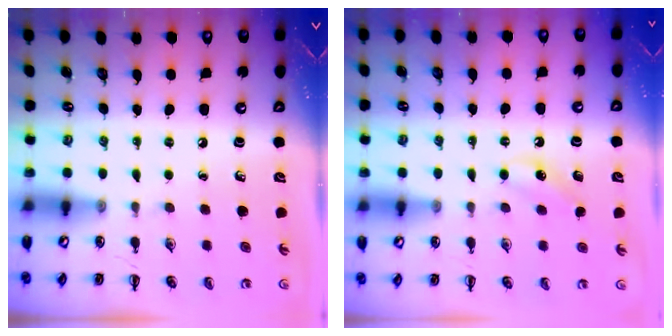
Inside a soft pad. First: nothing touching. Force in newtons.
{"total": 6.3, "press": 6.0, "slide": 1.8}